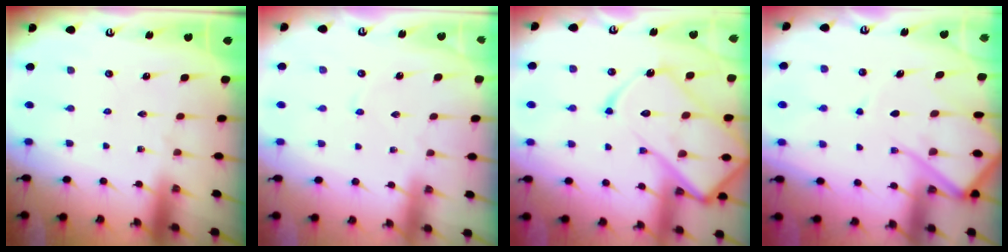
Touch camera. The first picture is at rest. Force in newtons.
{"total": 1.7, "press": 1.7, "slide": 0.3}
{"total": 22.0, "press": 21.9, "slide": 1.9}
{"total": 13.0, "press": 13.0, "slide": 1.1}